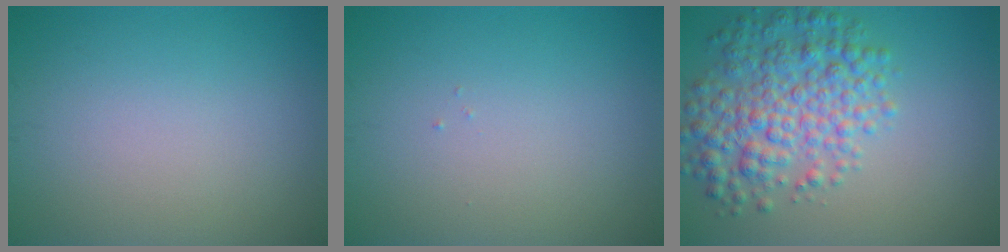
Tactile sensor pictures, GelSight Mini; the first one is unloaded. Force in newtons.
{"total": 0.0}
{"total": 6.4, "press": 6.4, "slide": 0.1}